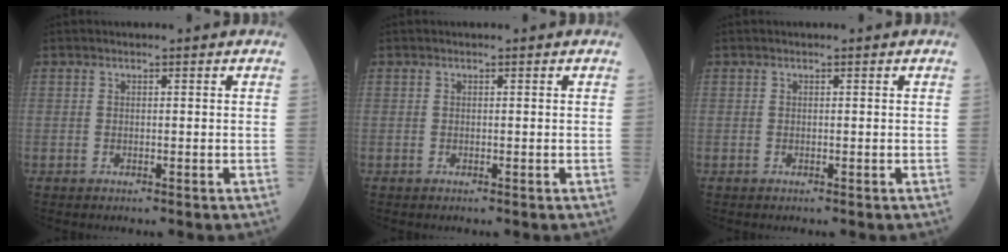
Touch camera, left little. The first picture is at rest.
{"total": 0.0}
{"total": 0.0}